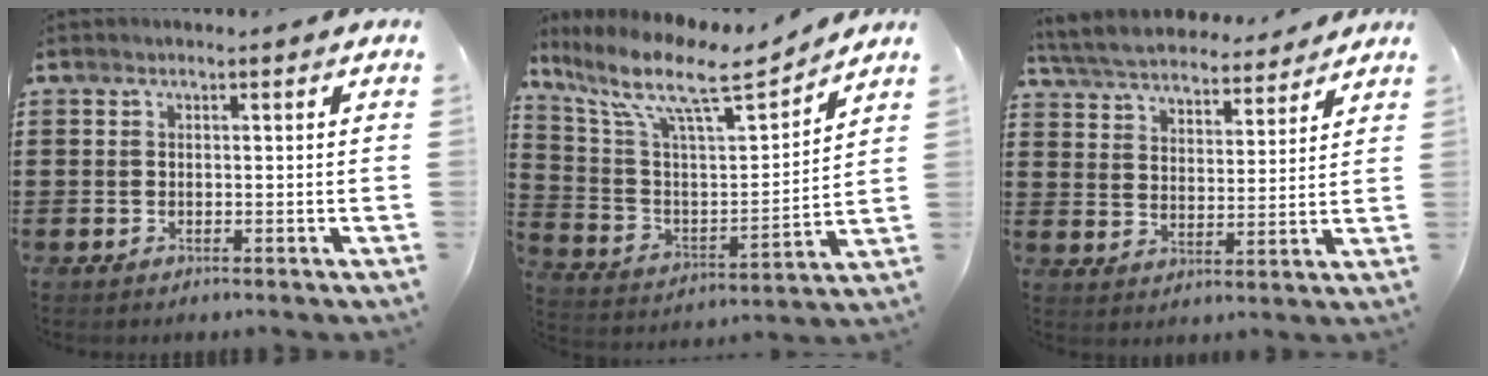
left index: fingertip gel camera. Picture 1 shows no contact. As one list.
[{"total": 11.2, "force": [8.1, 2.5, 7.4], "torque": [-0.165, -0.047, 0.131]}, {"total": 5.7, "force": [5.6, 0.6, 0.9], "torque": [-0.047, -0.034, 0.098]}]